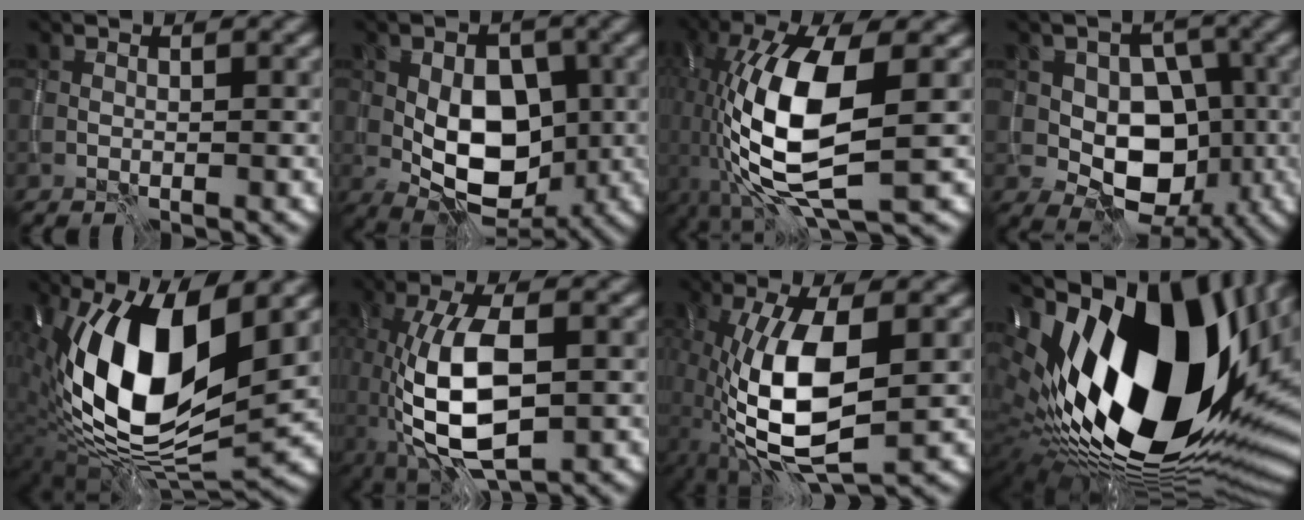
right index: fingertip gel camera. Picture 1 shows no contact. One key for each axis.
{"total": 8.5, "fx": -0.8, "fy": 5.5, "fz": 6.5, "tx": -0.100, "ty": -0.003, "tz": -0.020}
{"total": 12.1, "fx": -1.7, "fy": 4.8, "fz": 11.0, "tx": -0.235, "ty": -0.006, "tz": -0.034}
{"total": 7.5, "fx": -1.4, "fy": 5.5, "fz": 4.8, "tx": -0.055, "ty": 0.006, "tz": -0.031}
{"total": 14.6, "fx": 2.2, "fy": 6.4, "fz": 12.9, "tx": -0.229, "ty": -0.002, "tz": 0.033}
{"total": 9.7, "fx": -1.7, "fy": 4.3, "fz": 8.5, "tx": -0.171, "ty": -0.002, "tz": -0.029}
{"total": 9.7, "fx": -1.7, "fy": 3.8, "fz": 8.7, "tx": -0.181, "ty": 0.001, "tz": -0.031}
{"total": 21.7, "fx": 1.8, "fy": 10.8, "fz": 18.7, "tx": -0.341, "ty": -0.043, "tz": 0.036}